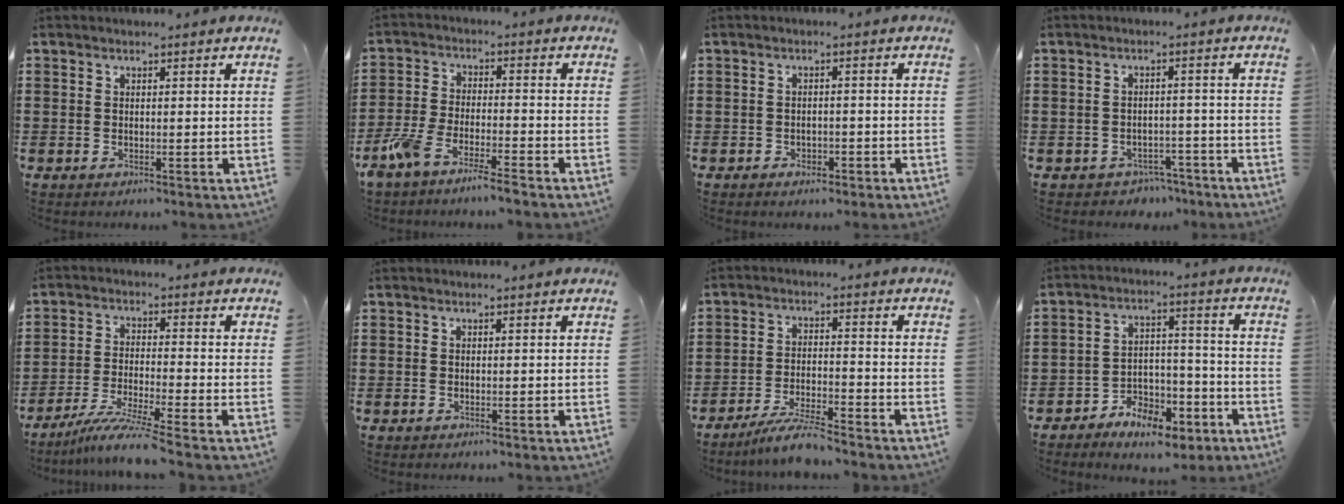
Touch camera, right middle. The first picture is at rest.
{"total": 5.7, "force": [-5.0, 0.3, 2.8], "torque": [-0.081, -0.013, -0.102]}
{"total": 1.4, "force": [-1.1, 0.8, 0.5], "torque": [-0.013, -0.002, -0.022]}
{"total": 2.4, "force": [-2.3, 0.7, -0.2], "torque": [-0.008, 0.000, -0.051]}
{"total": 6.2, "force": [-4.9, -0.6, 3.7], "torque": [-0.079, -0.021, -0.096]}
{"total": 0.0}
{"total": 5.6, "force": [-5.1, 0.0, 2.3], "torque": [-0.051, -0.010, -0.098]}
{"total": 6.7, "force": [-5.5, 2.9, 2.5], "torque": [-0.045, 0.018, -0.105]}